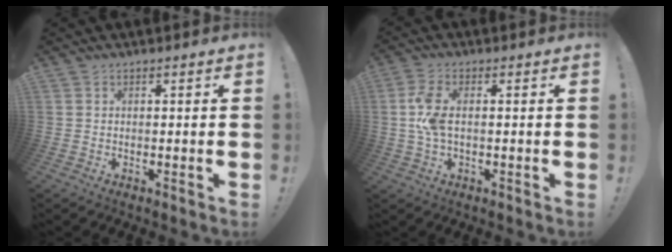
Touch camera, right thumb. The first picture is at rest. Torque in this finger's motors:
{"motor_torque": [0.08, 0.17, 0.27, 0.26, 0.10]}